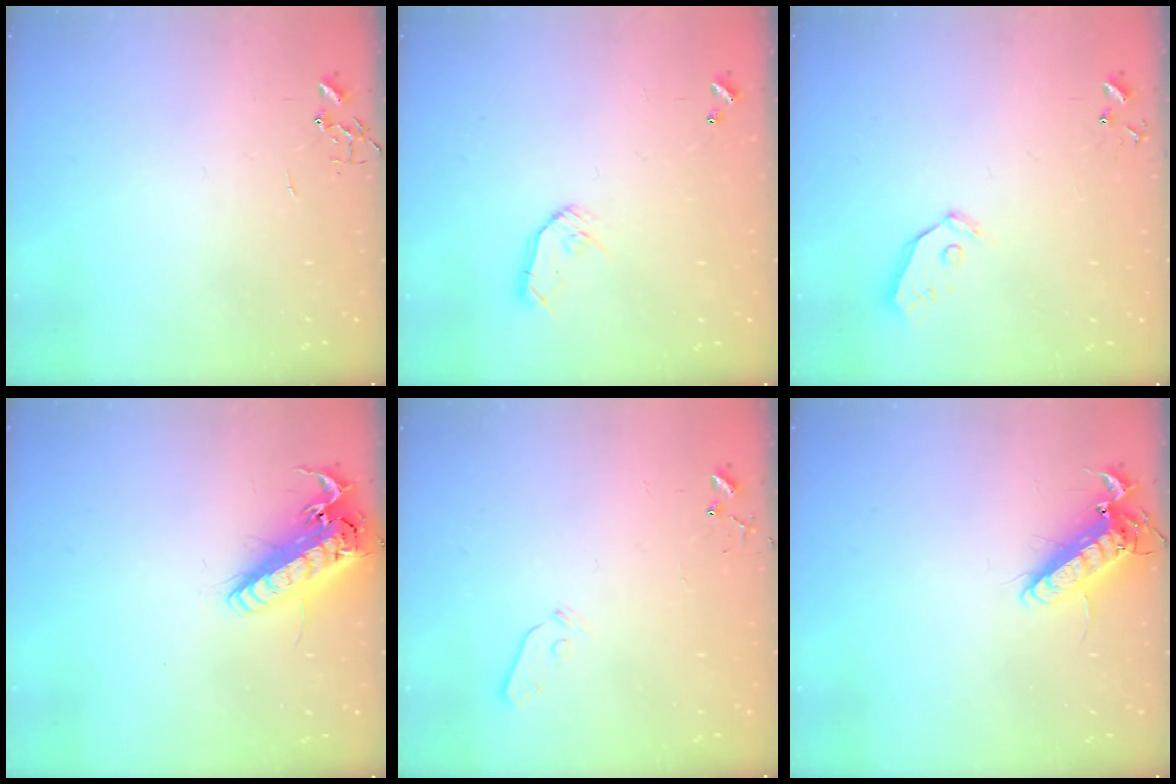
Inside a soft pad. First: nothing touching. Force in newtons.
{"total": 8.0, "press": 8.0, "slide": 0.4}
{"total": 4.9, "press": 4.9, "slide": 0.2}
{"total": 19.1, "press": 18.8, "slide": 3.3}
{"total": 3.7, "press": 3.6, "slide": 0.6}
{"total": 13.2, "press": 13.0, "slide": 2.1}